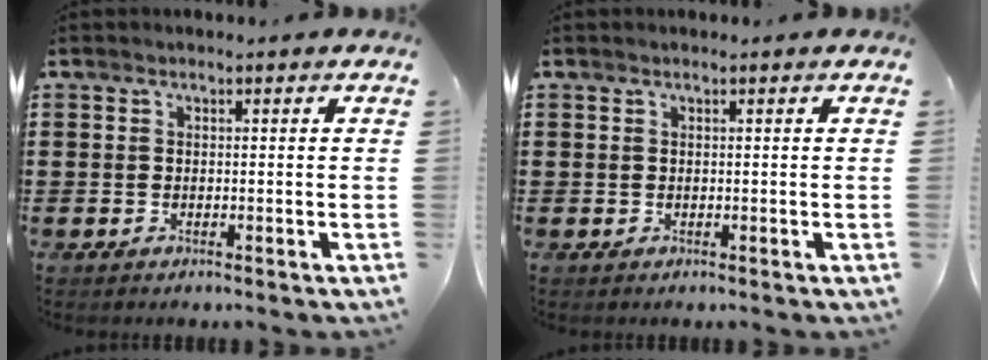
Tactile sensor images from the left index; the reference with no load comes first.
{"total": 0.0}